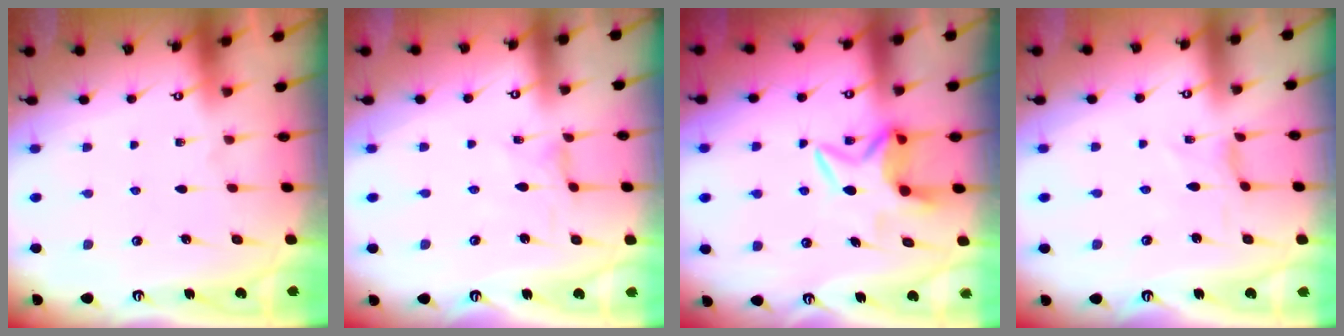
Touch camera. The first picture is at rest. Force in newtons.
{"total": 0.0}
{"total": 6.4, "press": 6.4, "slide": 0.4}
{"total": 0.0}